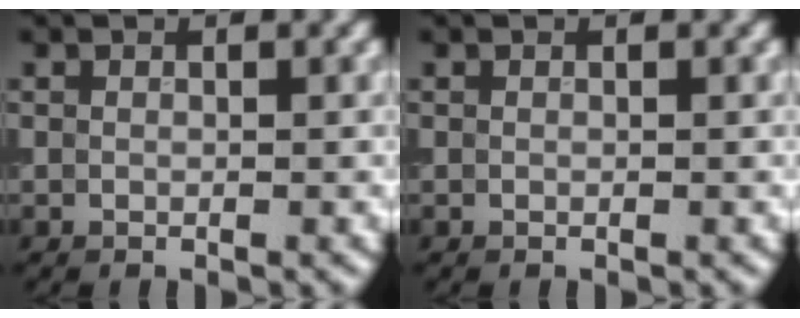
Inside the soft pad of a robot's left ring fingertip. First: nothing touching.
{"total": 0.0}